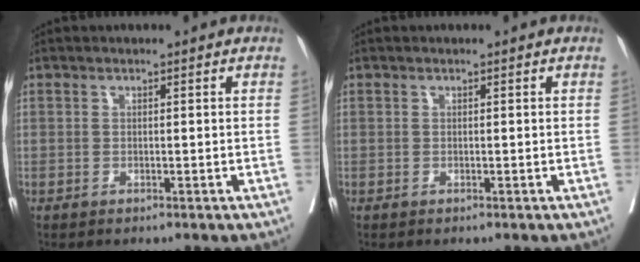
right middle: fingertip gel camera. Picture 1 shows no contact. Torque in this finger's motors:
{"motor_torque": [-0.11, -0.08, 0.00, 0.00]}